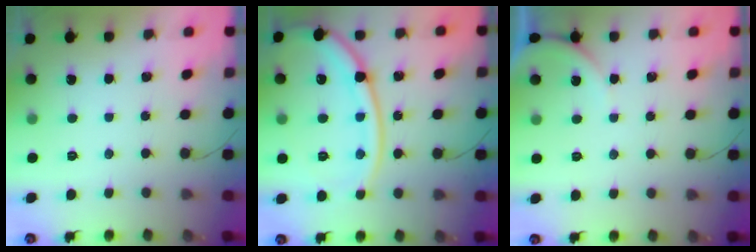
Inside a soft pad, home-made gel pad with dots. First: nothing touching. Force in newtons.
{"total": 18.5, "press": 18.4, "slide": 2.0}
{"total": 3.0, "press": 3.0, "slide": 0.3}